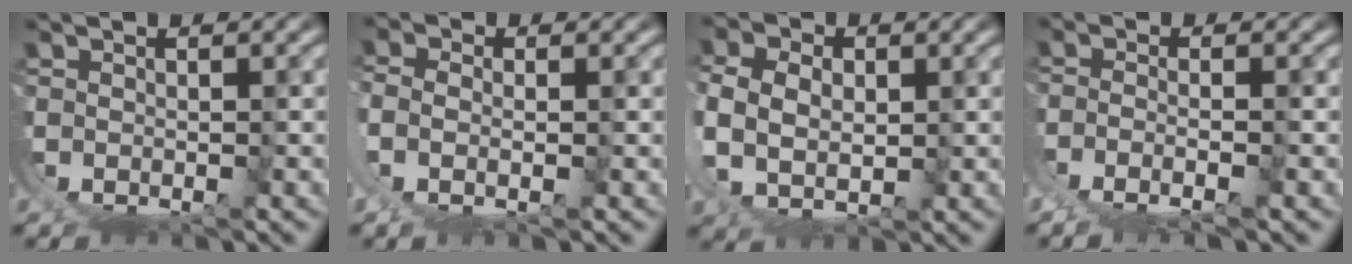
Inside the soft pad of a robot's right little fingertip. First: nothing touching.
{"total": 2.9, "force": [1.4, 1.0, 2.4], "torque": [-0.072, -0.010, 0.030]}
{"total": 5.4, "force": [2.6, 3.0, 3.6], "torque": [-0.087, -0.012, 0.055]}
{"total": 3.0, "force": [-0.6, 1.0, 2.8], "torque": [-0.062, -0.018, 0.000]}